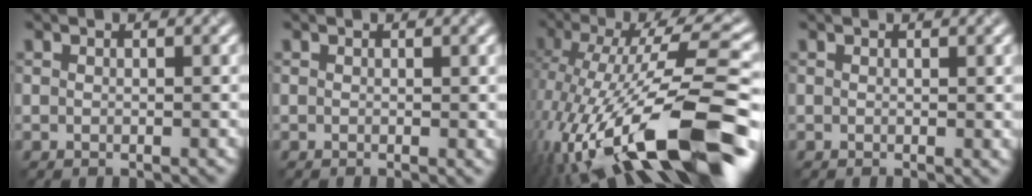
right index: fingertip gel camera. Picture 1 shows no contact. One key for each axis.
{"total": 0.7, "fx": 0.0, "fy": 0.1, "fz": 0.7, "tx": -0.009, "ty": -0.003, "tz": -0.002}
{"total": 16.7, "fx": -6.5, "fy": 5.4, "fz": 14.4, "tx": -0.246, "ty": 0.015, "tz": -0.115}
{"total": 0.8, "fx": 0.3, "fy": 0.0, "fz": 0.7, "tx": -0.008, "ty": -0.002, "tz": 0.004}